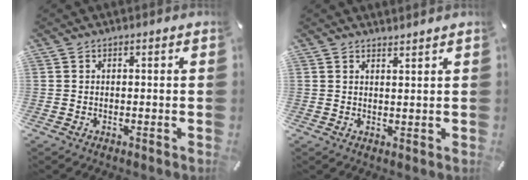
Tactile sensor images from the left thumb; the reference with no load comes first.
{"total": 1.6, "force": [1.6, -0.3, -0.1], "torque": [0.001, -0.009, 0.030]}